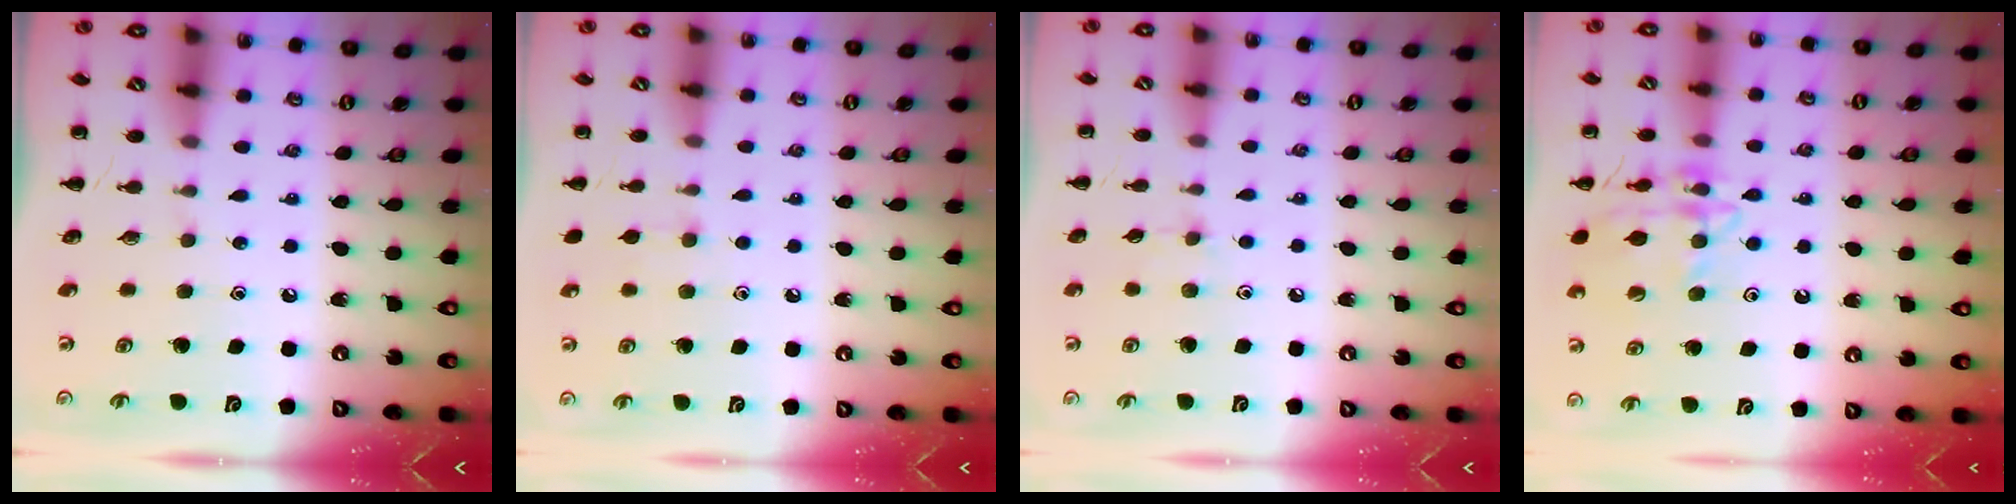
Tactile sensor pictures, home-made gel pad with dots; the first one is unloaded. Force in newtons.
{"total": 4.3, "press": 4.0, "slide": 1.7}
{"total": 4.5, "press": 4.1, "slide": 1.7}
{"total": 14.8, "press": 14.7, "slide": 1.2}